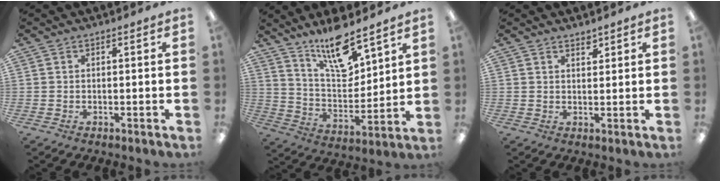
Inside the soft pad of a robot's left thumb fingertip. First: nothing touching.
{"total": 14.6, "force": [11.5, 4.4, 7.8], "torque": [-0.136, -0.069, 0.199]}
{"total": 2.0, "force": [1.8, 0.6, 0.5], "torque": [-0.002, -0.008, 0.033]}